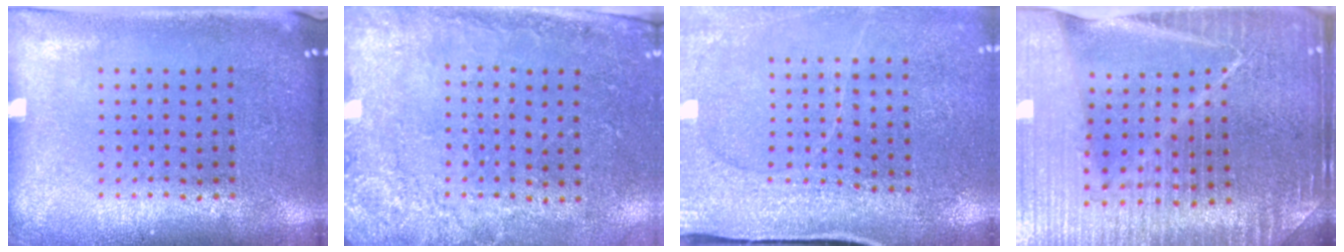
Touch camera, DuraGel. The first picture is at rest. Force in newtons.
{"total": 2.7, "press": 2.2, "slide": 1.5}
{"total": 2.9, "press": 2.9, "slide": 0.4}
{"total": 5.0, "press": 4.7, "slide": 1.9}